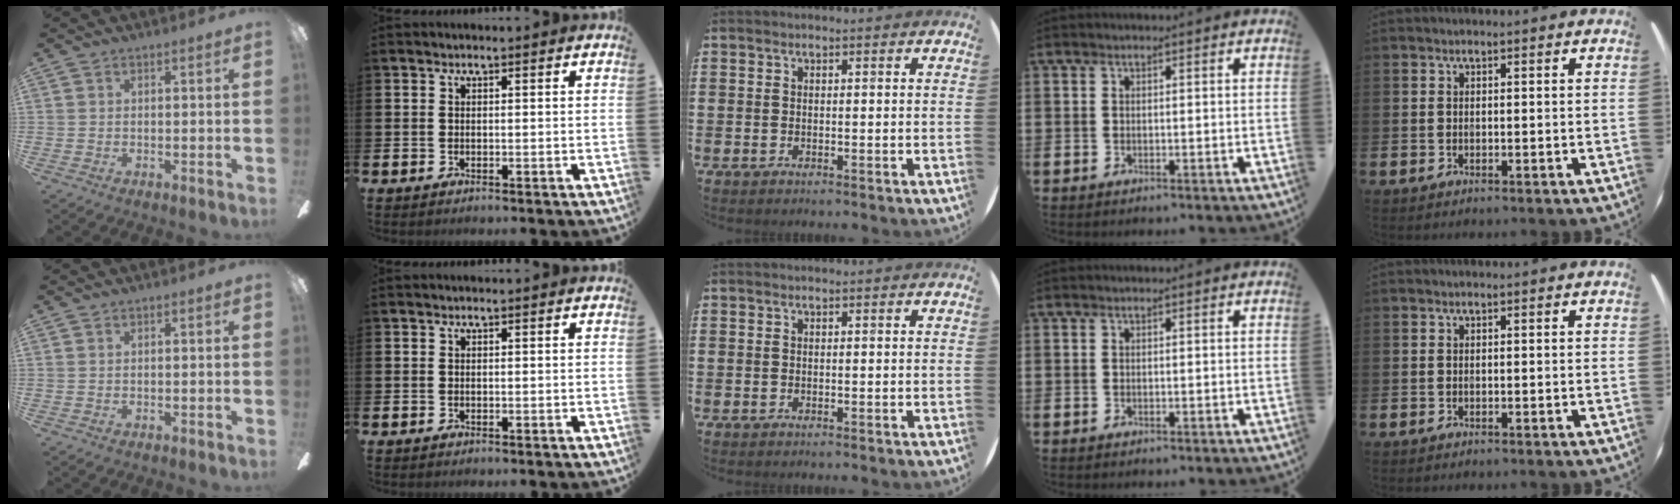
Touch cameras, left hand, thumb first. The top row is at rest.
{}